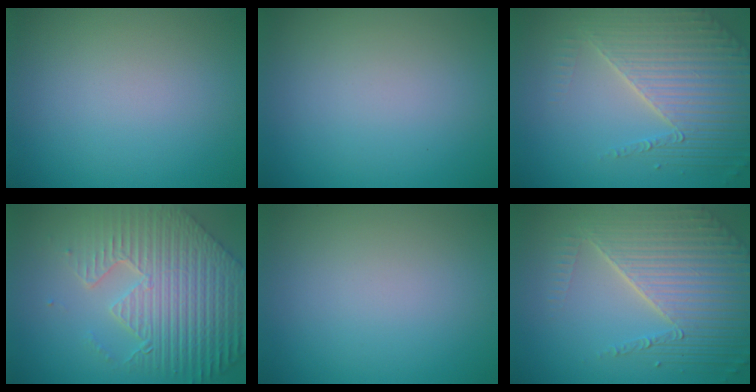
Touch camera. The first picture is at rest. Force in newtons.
{"total": 0.0}
{"total": 5.2, "press": 4.5, "slide": 2.7}
{"total": 9.3, "press": 6.5, "slide": 6.6}
{"total": 0.0}
{"total": 8.2, "press": 5.5, "slide": 6.1}